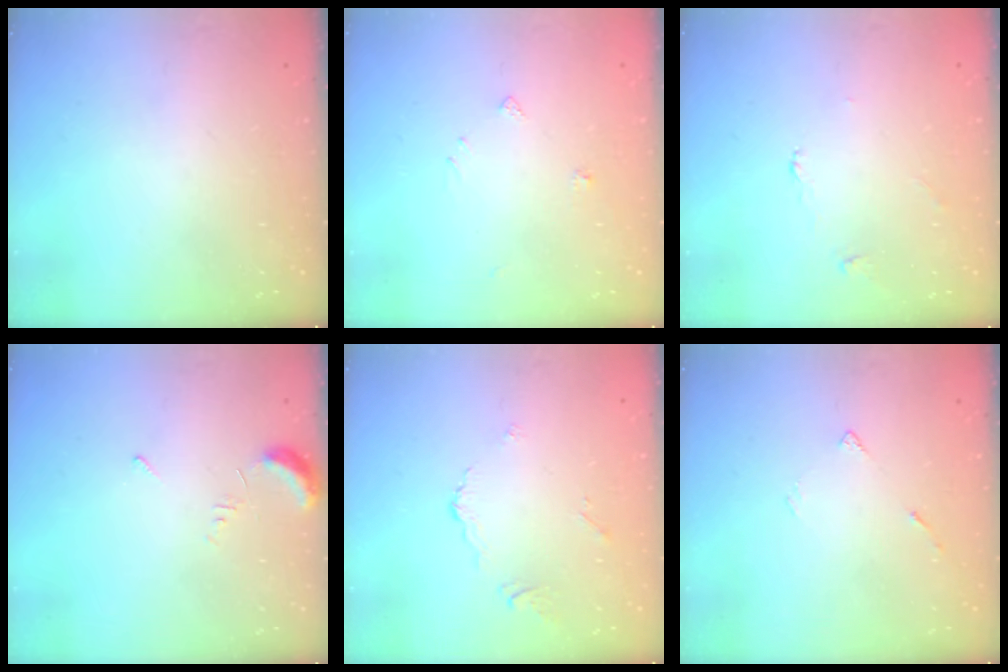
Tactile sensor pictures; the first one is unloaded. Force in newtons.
{"total": 4.2, "press": 4.2, "slide": 0.5}
{"total": 2.2, "press": 2.2, "slide": 0.4}
{"total": 5.2, "press": 5.2, "slide": 0.6}
{"total": 3.0, "press": 2.9, "slide": 0.8}
{"total": 3.8, "press": 3.8, "slide": 0.5}